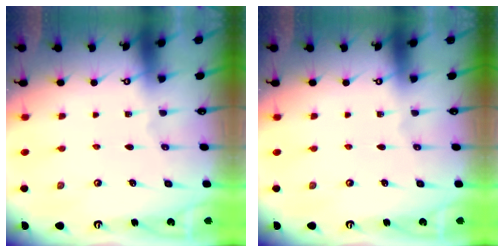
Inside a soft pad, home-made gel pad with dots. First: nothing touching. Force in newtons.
{"total": 0.0}